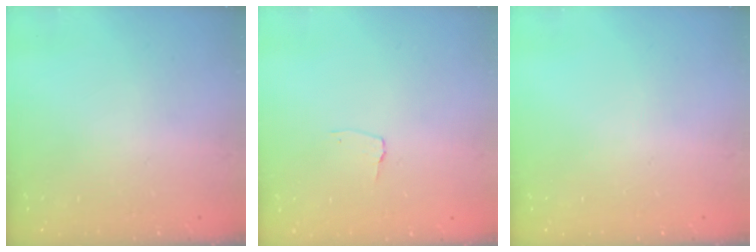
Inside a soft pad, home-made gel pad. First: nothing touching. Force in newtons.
{"total": 2.7, "press": 2.7, "slide": 0.3}
{"total": 0.0}